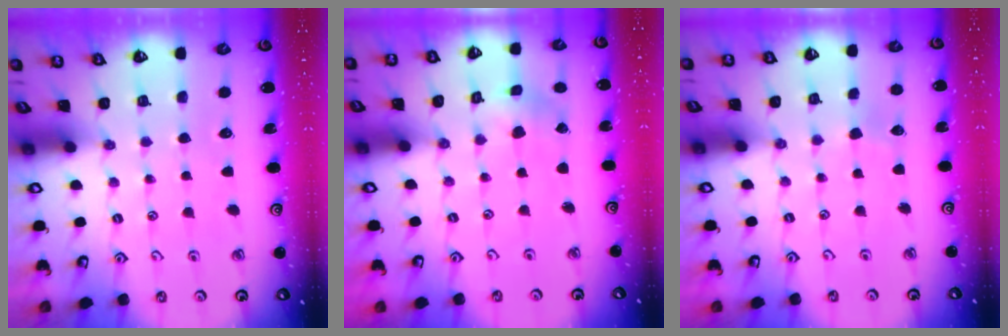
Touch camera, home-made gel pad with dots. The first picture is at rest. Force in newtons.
{"total": 1.3, "press": 1.3, "slide": 0.2}
{"total": 2.9, "press": 2.9, "slide": 0.3}